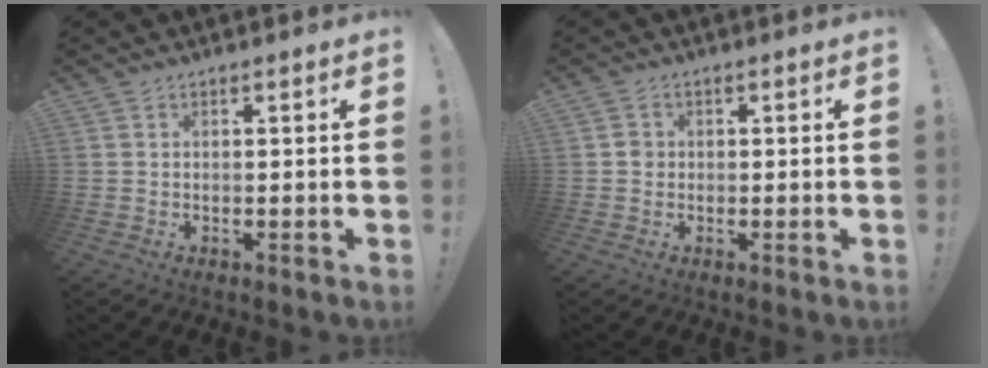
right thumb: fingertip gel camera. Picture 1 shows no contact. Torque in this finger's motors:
{"motor_torque": [0.45, 0.61, -0.29, -0.11, 0.00]}